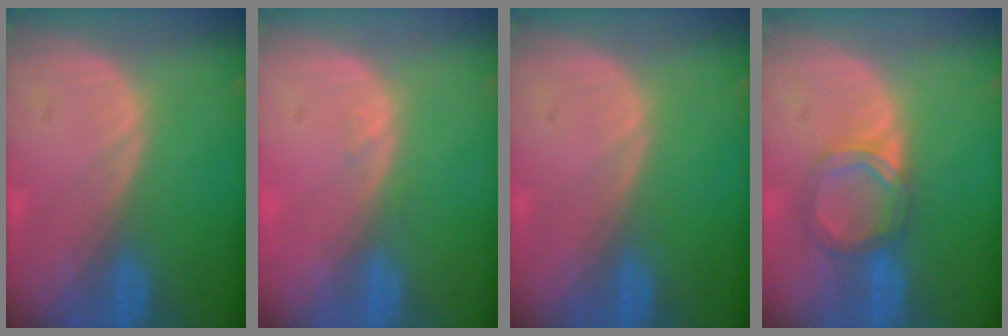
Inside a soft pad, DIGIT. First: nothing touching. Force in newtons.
{"total": 0.7, "press": 0.6, "slide": 0.3}
{"total": 0.0}
{"total": 4.5, "press": 4.5, "slide": 0.4}